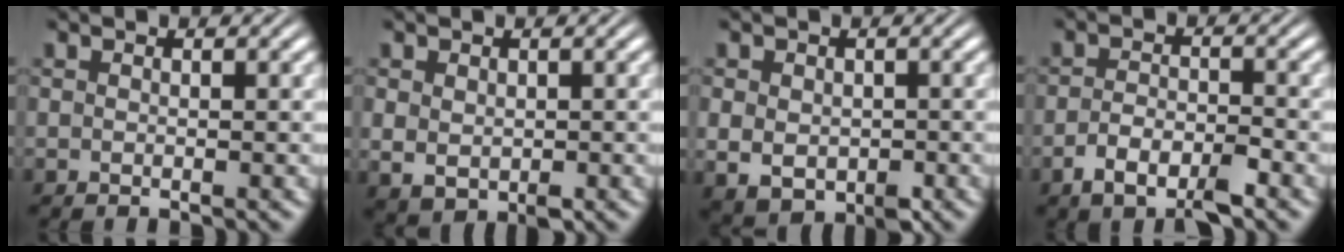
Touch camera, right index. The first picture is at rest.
{"total": 2.6, "force": [-0.1, 1.9, 1.7], "torque": [-0.039, -0.018, 0.013]}
{"total": 5.0, "force": [-1.4, 3.8, 2.9], "torque": [-0.067, -0.032, -0.004]}
{"total": 3.2, "force": [-2.3, 1.0, 2.0], "torque": [-0.031, -0.005, -0.041]}